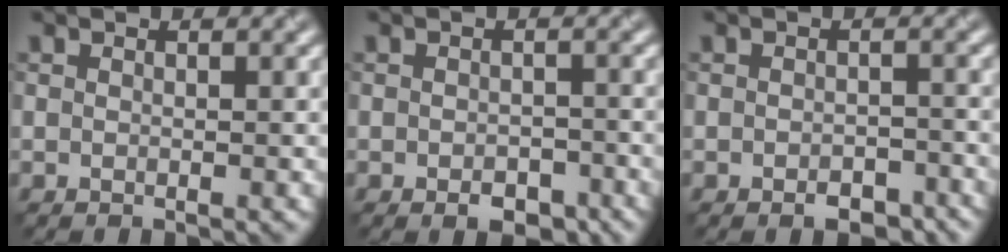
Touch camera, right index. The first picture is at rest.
{"total": 2.6, "force": [-1.4, 1.4, 1.6], "torque": [-0.023, -0.005, -0.020]}
{"total": 2.5, "force": [-1.6, 1.2, 1.4], "torque": [-0.020, -0.001, -0.021]}